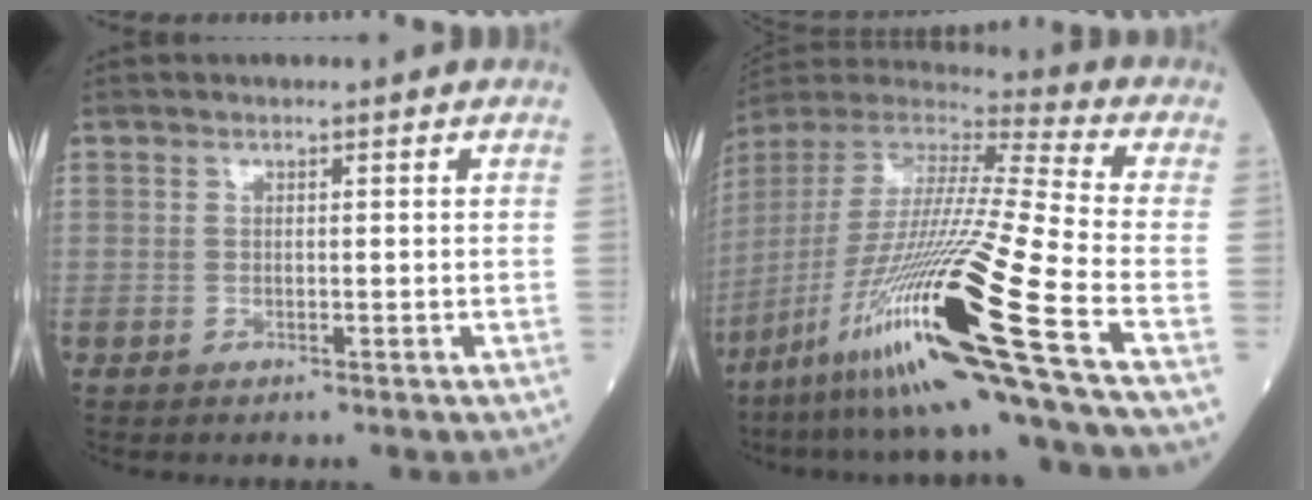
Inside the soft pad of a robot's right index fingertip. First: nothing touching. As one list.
[{"total": 28.2, "force": [-13.9, -1.0, 24.5], "torque": [-0.482, -0.056, -0.259]}]